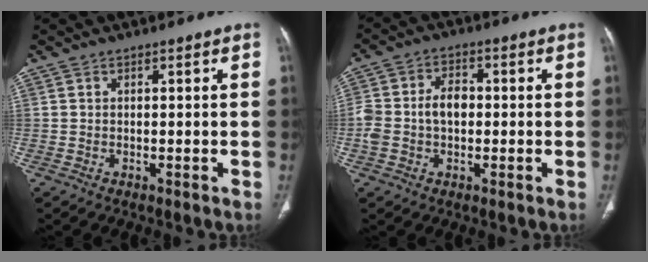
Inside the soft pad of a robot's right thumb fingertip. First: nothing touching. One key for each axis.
{"total": 7.5, "fx": -0.4, "fy": 5.1, "fz": 5.5, "tx": -0.112, "ty": 0.025, "tz": -0.007}